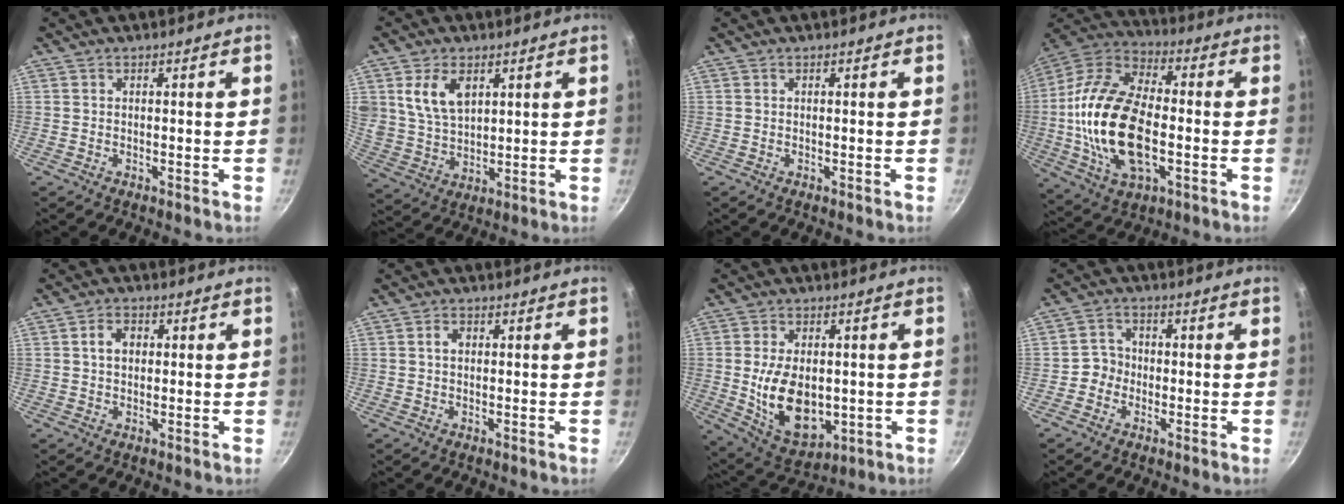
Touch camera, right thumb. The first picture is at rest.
{"total": 9.5, "force": [3.8, 6.1, 6.2], "torque": [-0.103, -0.020, 0.081]}
{"total": 0.0}
{"total": 22.6, "force": [-2.6, 12.2, 18.9], "torque": [-0.364, 0.027, -0.056]}
{"total": 4.0, "force": [0.7, 3.0, 2.6], "torque": [-0.028, 0.009, 0.008]}
{"total": 2.1, "force": [0.4, 1.5, 1.4], "torque": [-0.016, 0.006, 0.005]}
{"total": 14.1, "force": [-0.7, 9.0, 10.9], "torque": [-0.166, -0.015, 0.007]}
{"total": 3.7, "force": [-1.1, 3.3, 1.0], "torque": [0.012, 0.016, -0.028]}